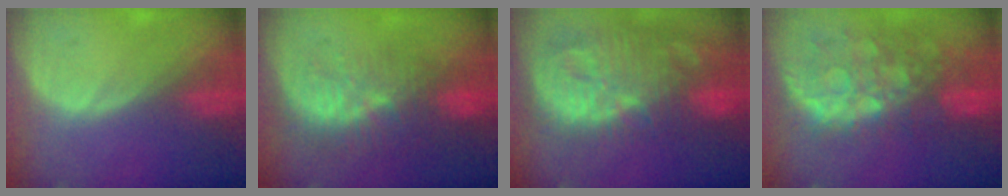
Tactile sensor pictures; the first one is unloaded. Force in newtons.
{"total": 9.6, "press": 9.0, "slide": 3.5}
{"total": 14.4, "press": 12.5, "slide": 7.1}
{"total": 11.1, "press": 9.7, "slide": 5.4}